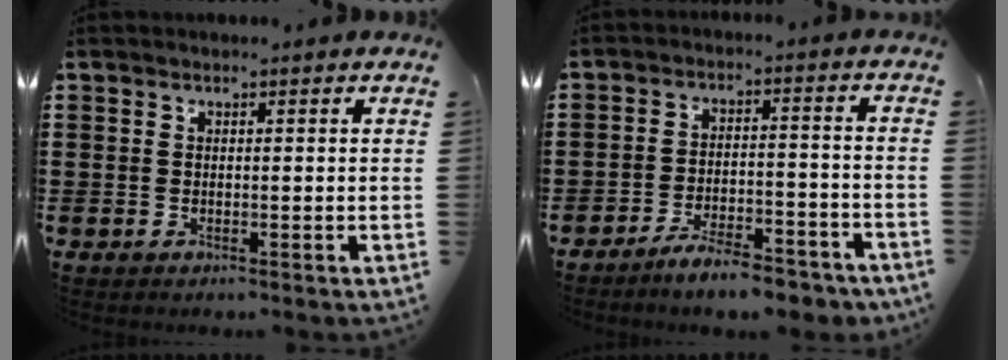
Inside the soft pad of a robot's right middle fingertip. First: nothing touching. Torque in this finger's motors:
{"motor_torque": [2.14, 0.00, 0.17, 0.10]}